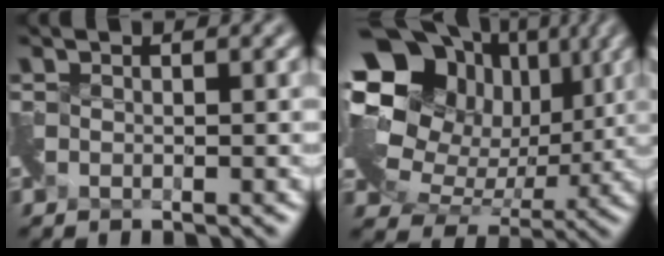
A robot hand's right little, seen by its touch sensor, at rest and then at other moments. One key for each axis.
{"total": 15.7, "fx": 5.5, "fy": 12.1, "fz": 8.4, "tx": -0.197, "ty": 0.043, "tz": 0.097}